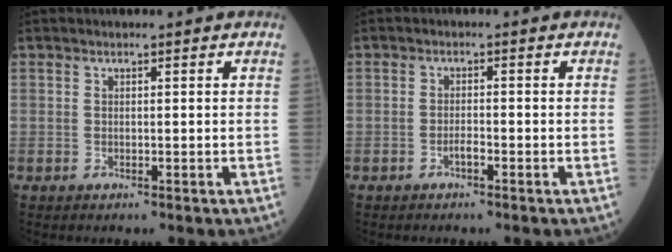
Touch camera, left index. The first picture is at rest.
{"total": 1.4, "force": [-0.9, 0.2, 1.0], "torque": [-0.020, 0.002, -0.017]}